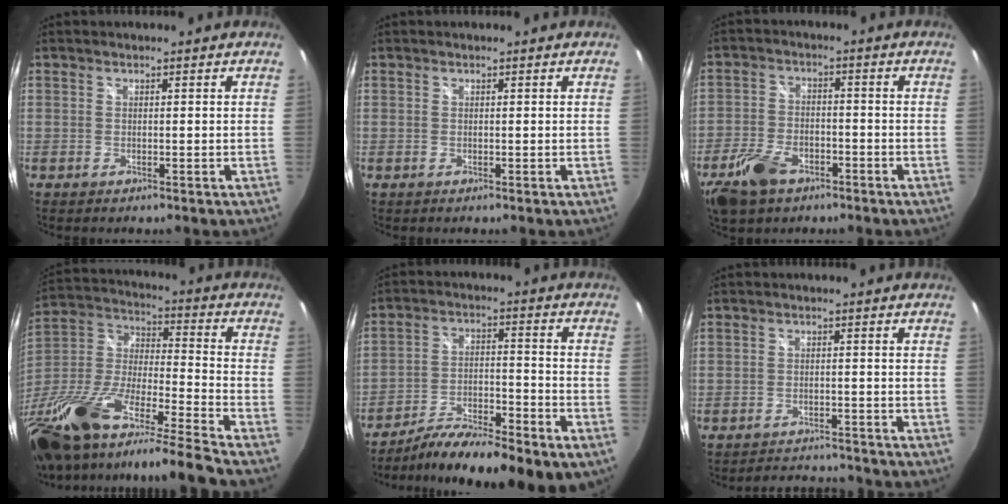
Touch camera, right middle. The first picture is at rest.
{"total": 0.0}
{"total": 9.7, "force": [-6.0, 5.6, 5.2], "torque": [-0.134, -0.002, -0.110]}
{"total": 29.7, "force": [-20.3, 4.0, 21.3], "torque": [-0.366, -0.058, -0.353]}
{"total": 16.5, "force": [-12.8, 2.6, 10.2], "torque": [-0.179, -0.035, -0.202]}
{"total": 6.0, "force": [-5.8, 1.3, 0.8], "torque": [-0.026, 0.012, -0.084]}